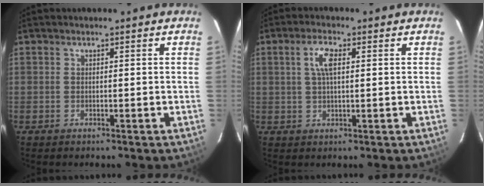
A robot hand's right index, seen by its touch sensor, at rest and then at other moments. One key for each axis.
{"total": 4.3, "fx": 1.2, "fy": 1.6, "fz": 3.8, "tx": -0.074, "ty": 0.009, "tz": 0.024}